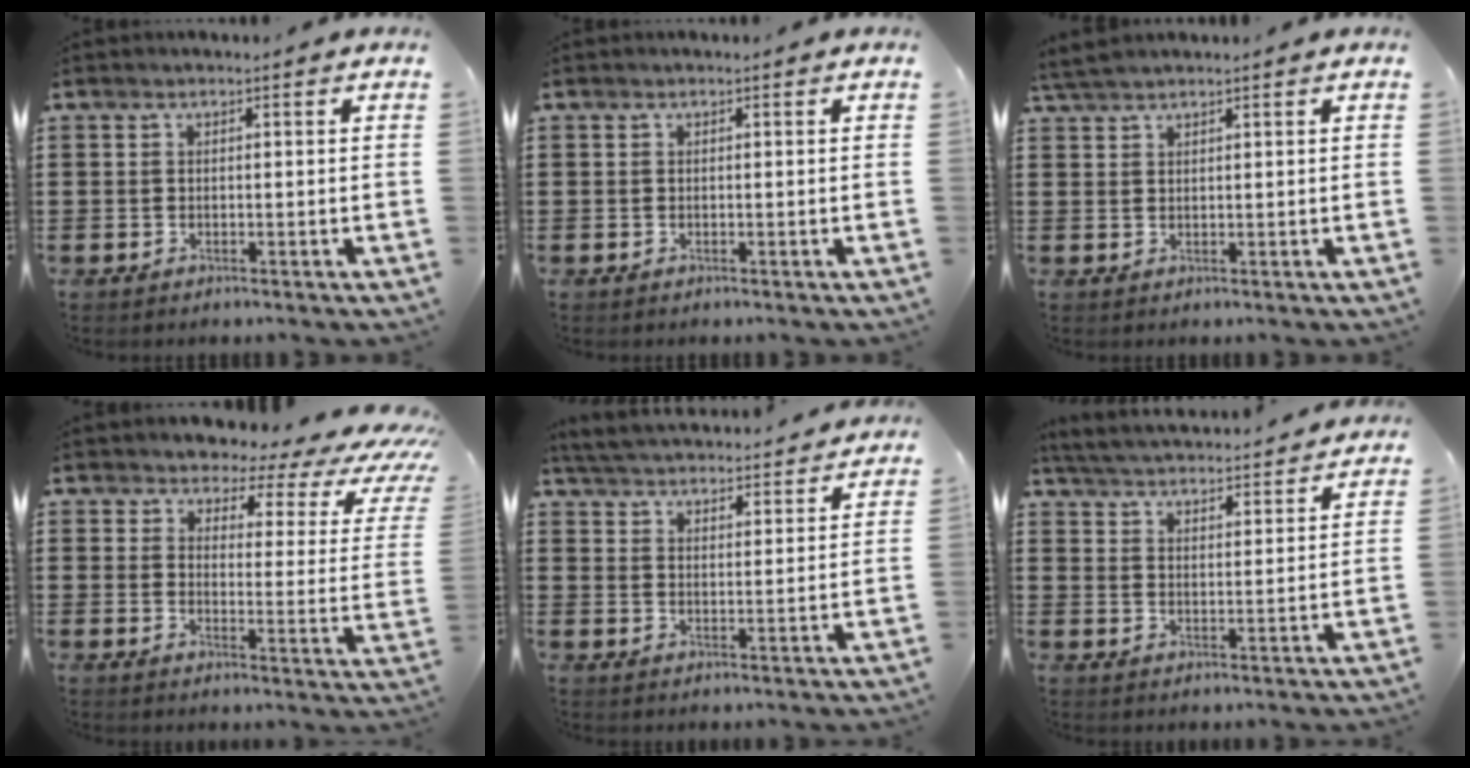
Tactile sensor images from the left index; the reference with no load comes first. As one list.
[{"total": 0.0}, {"total": 2.2, "force": [1.9, 0.2, 1.0], "torque": [-0.024, 0.002, 0.038]}, {"total": 4.4, "force": [3.3, 1.9, 2.1], "torque": [-0.055, -0.024, 0.052]}, {"total": 4.7, "force": [4.7, 0.0, 0.4], "torque": [-0.031, -0.034, 0.079]}, {"total": 4.5, "force": [4.5, -0.4, 0.4], "torque": [-0.030, -0.035, 0.073]}]